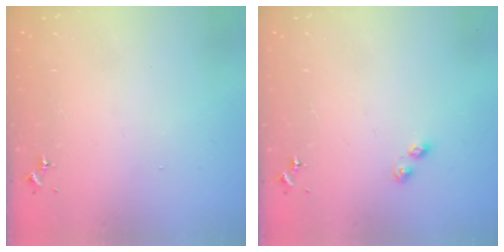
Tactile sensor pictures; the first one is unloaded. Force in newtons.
{"total": 2.8, "press": 2.8, "slide": 0.4}